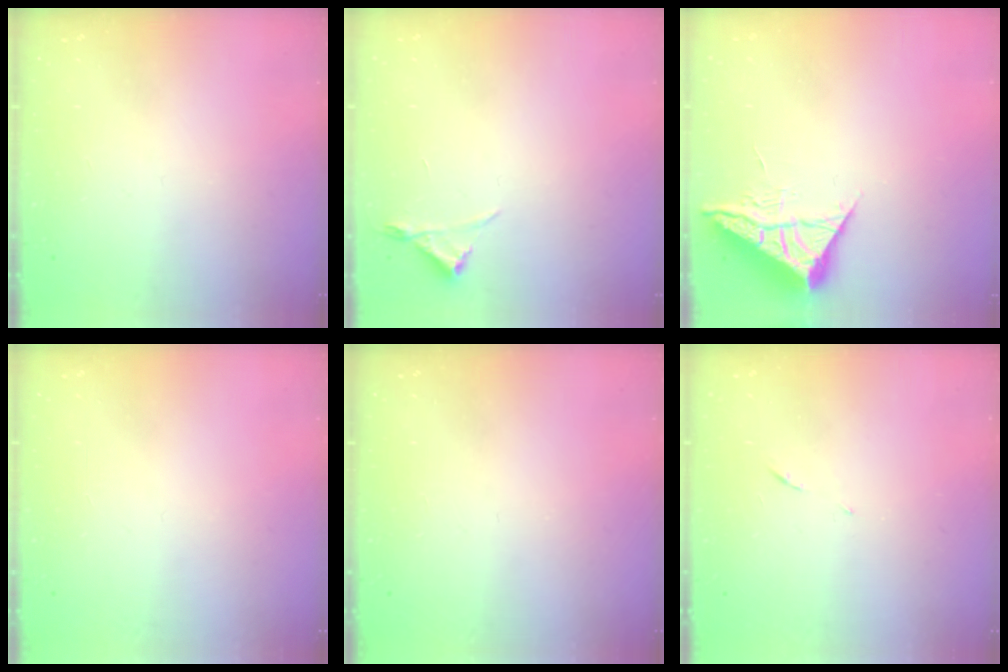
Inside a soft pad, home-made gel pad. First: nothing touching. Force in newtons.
{"total": 3.0, "press": 2.9, "slide": 0.5}
{"total": 6.4, "press": 6.4, "slide": 0.2}
{"total": 0.0}
{"total": 0.0}
{"total": 5.0, "press": 5.0, "slide": 0.3}